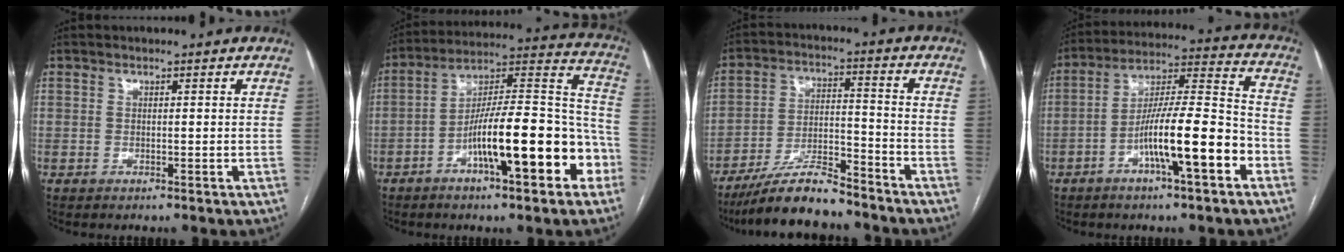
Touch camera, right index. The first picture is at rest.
{"total": 19.7, "force": [-7.6, 4.1, 17.7], "torque": [-0.246, 0.035, -0.111]}
{"total": 11.5, "force": [-9.9, 2.1, 5.5], "torque": [-0.096, 0.001, -0.177]}
{"total": 14.2, "force": [-5.9, 1.6, 12.9], "torque": [-0.221, 0.013, -0.096]}